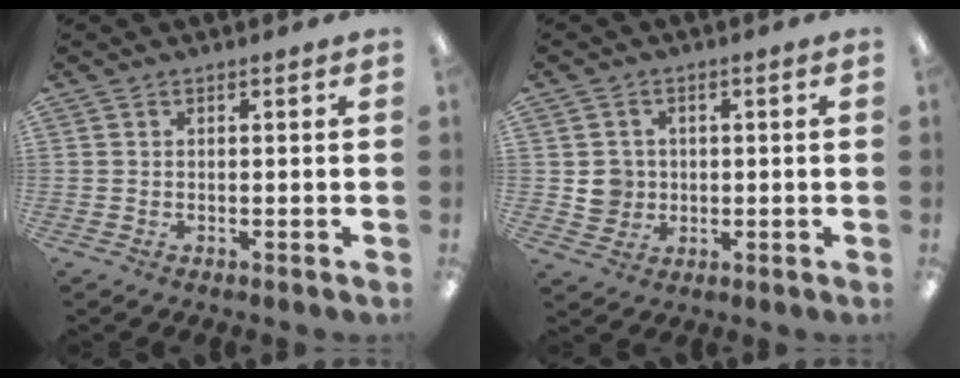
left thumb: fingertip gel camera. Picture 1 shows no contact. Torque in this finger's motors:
{"motor_torque": [-0.02, 0.01, 0.07, -0.07, 0.00]}